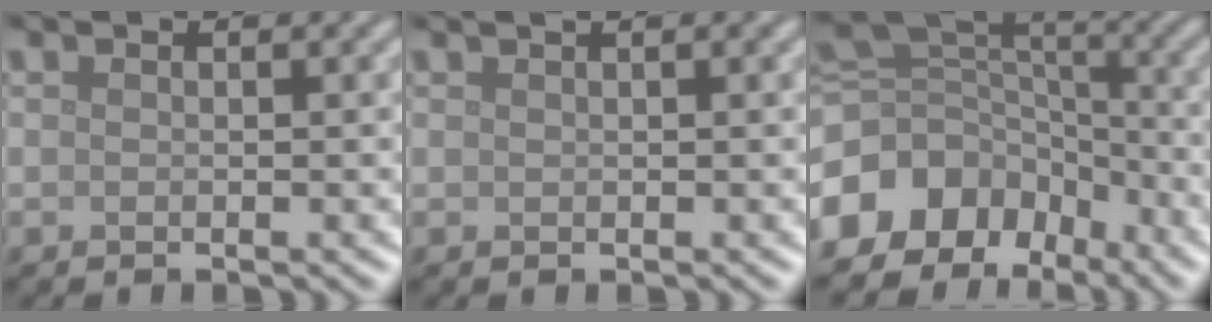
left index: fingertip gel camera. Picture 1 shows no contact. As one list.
[{"total": 0.9, "force": [0.7, 0.2, 0.6], "torque": [-0.010, 0.003, 0.011]}, {"total": 10.8, "force": [-6.3, 7.6, 4.3], "torque": [-0.102, 0.011, -0.116]}]